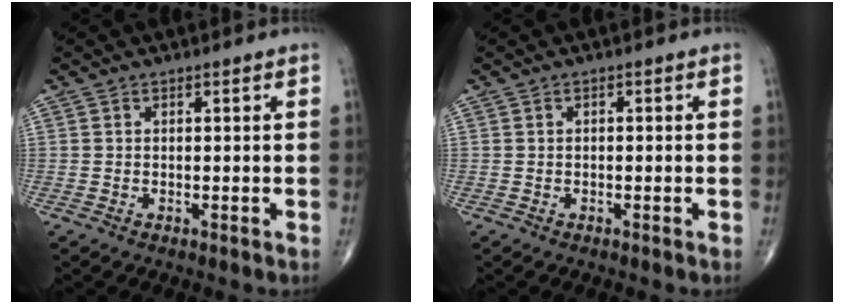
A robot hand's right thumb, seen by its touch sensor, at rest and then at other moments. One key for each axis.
{"total": 0.0}